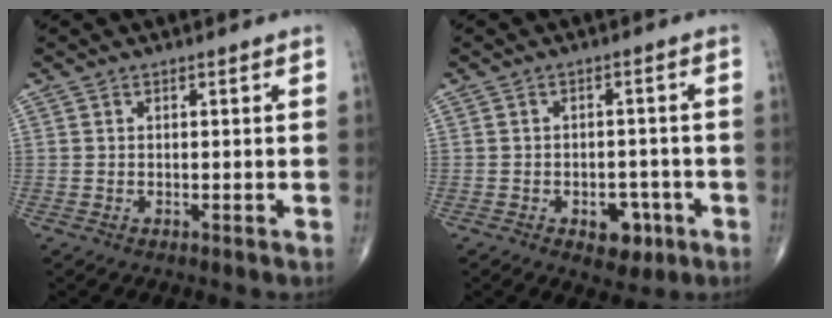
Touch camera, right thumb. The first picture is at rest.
{"total": 5.7, "force": [-2.5, 3.6, 3.6], "torque": [-0.022, 0.017, -0.027]}